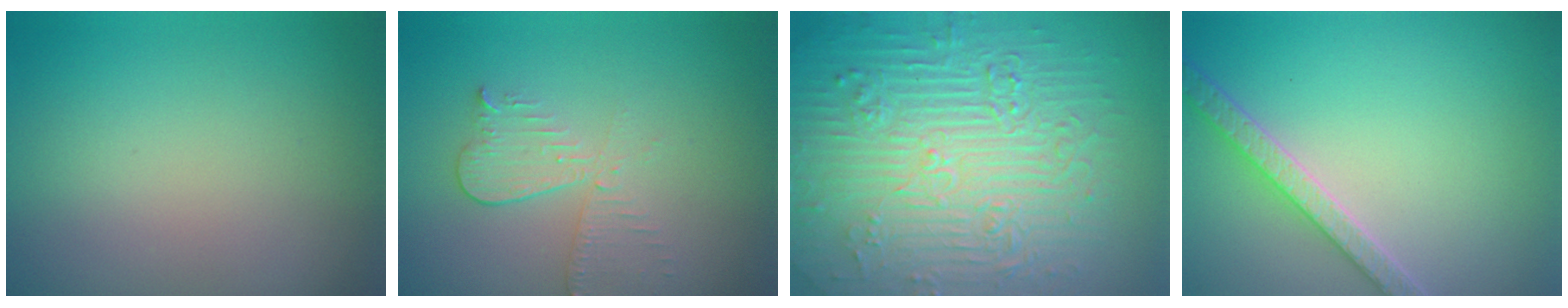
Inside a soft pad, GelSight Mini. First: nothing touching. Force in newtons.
{"total": 3.0, "press": 2.7, "slide": 1.4}
{"total": 11.1, "press": 7.4, "slide": 8.3}
{"total": 3.1, "press": 2.9, "slide": 0.9}